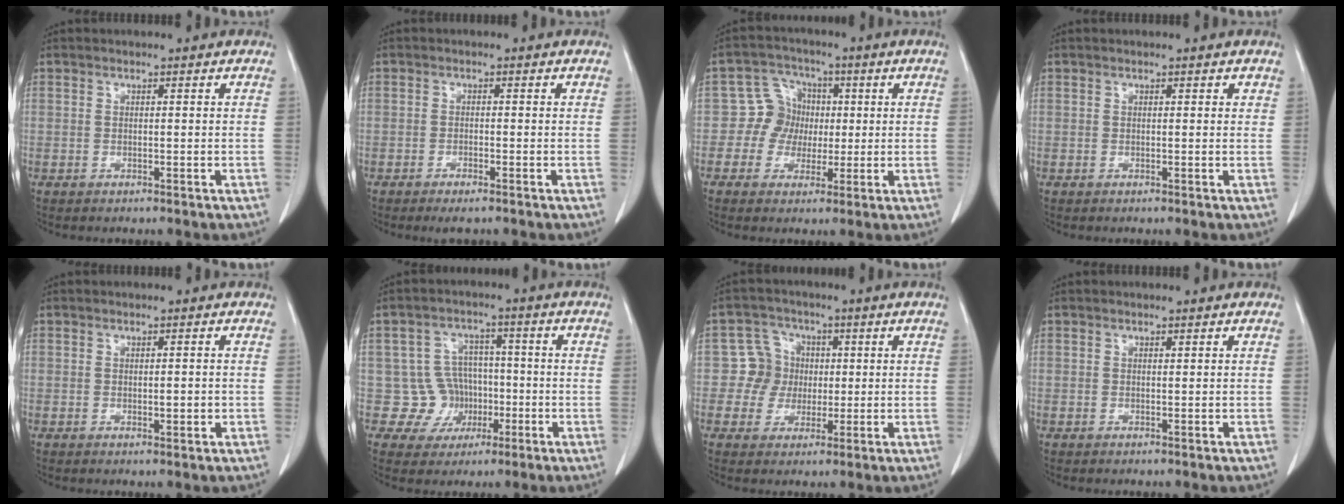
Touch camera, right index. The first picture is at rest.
{"total": 2.3, "force": [-1.7, 0.5, 1.6], "torque": [-0.024, -0.003, -0.023]}
{"total": 5.7, "force": [-0.1, 5.5, 1.6], "torque": [-0.030, 0.022, -0.002]}
{"total": 0.6, "force": [0.4, 0.1, 0.4], "torque": [-0.002, 0.000, 0.002]}
{"total": 1.6, "force": [-0.2, 0.5, 1.5], "torque": [-0.025, -0.001, 0.003]}
{"total": 7.2, "force": [-1.1, 7.1, 0.2], "torque": [0.013, 0.019, -0.010]}
{"total": 5.5, "force": [0.2, 5.5, 0.8], "torque": [-0.011, 0.021, 0.004]}
{"total": 0.0}